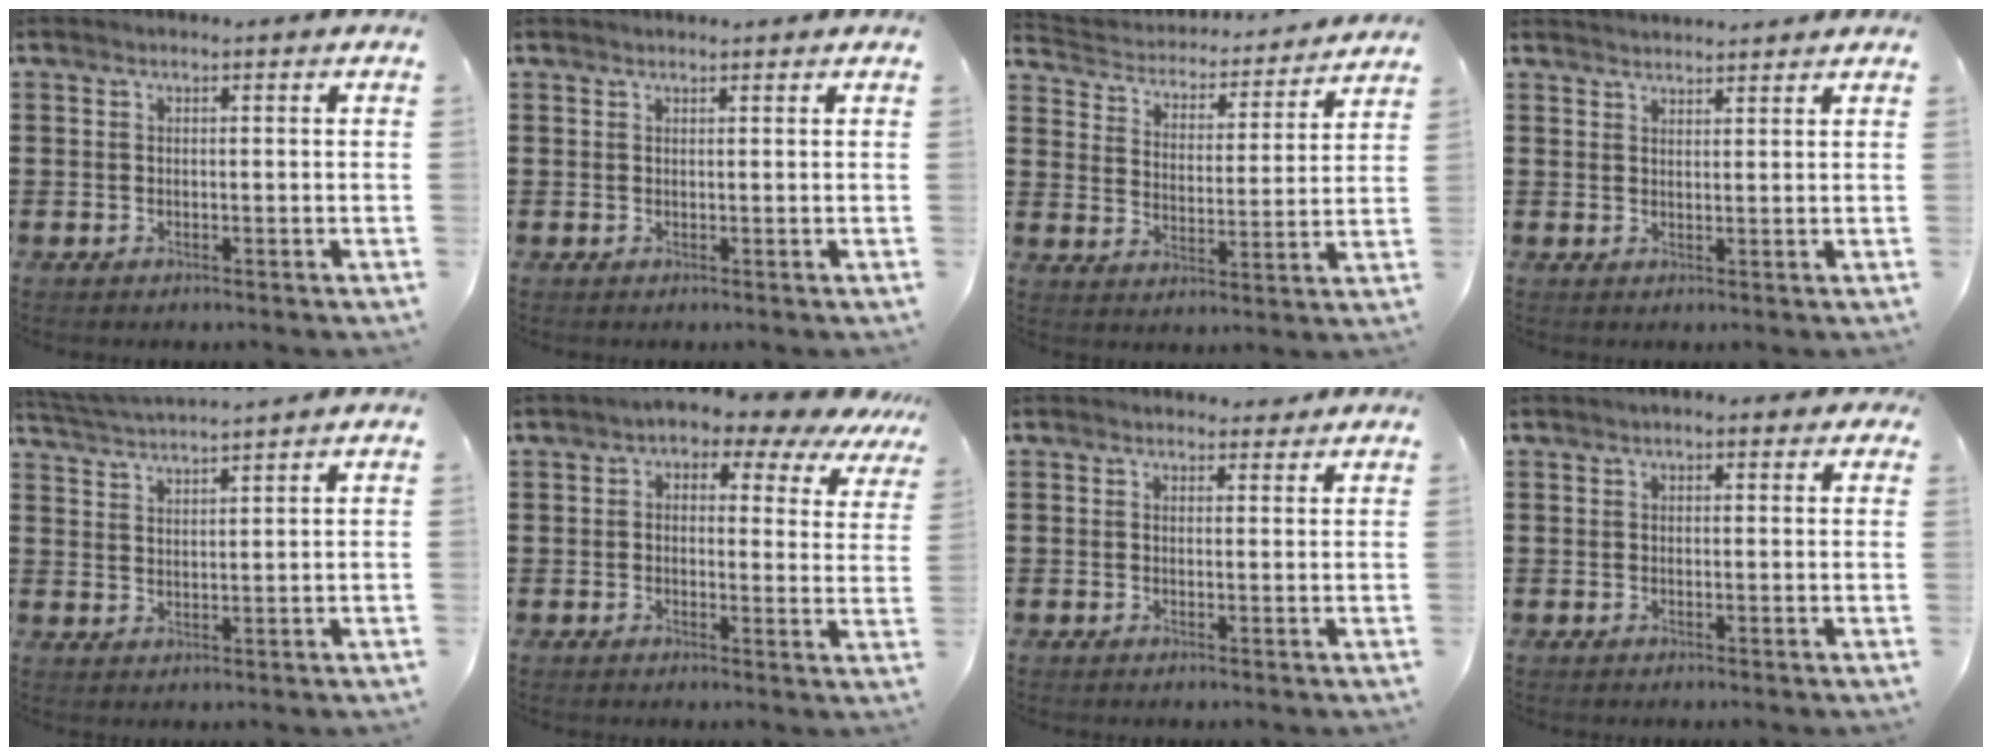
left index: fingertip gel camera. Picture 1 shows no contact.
{"total": 0.6, "force": [0.6, -0.1, 0.0], "torque": [-0.002, 0.000, 0.012]}
{"total": 3.2, "force": [3.1, 0.4, -0.2], "torque": [-0.019, -0.031, 0.044]}
{"total": 1.9, "force": [1.8, -0.1, -0.1], "torque": [-0.004, -0.002, 0.036]}
{"total": 3.0, "force": [2.9, -0.8, 0.3], "torque": [-0.018, -0.017, 0.050]}
{"total": 3.6, "force": [2.3, 1.9, 2.0], "torque": [-0.046, -0.015, 0.030]}
{"total": 1.6, "force": [1.5, 0.6, 0.2], "torque": [0.000, 0.001, 0.027]}
{"total": 1.4, "force": [0.7, 0.7, 0.9], "torque": [-0.019, 0.008, 0.012]}